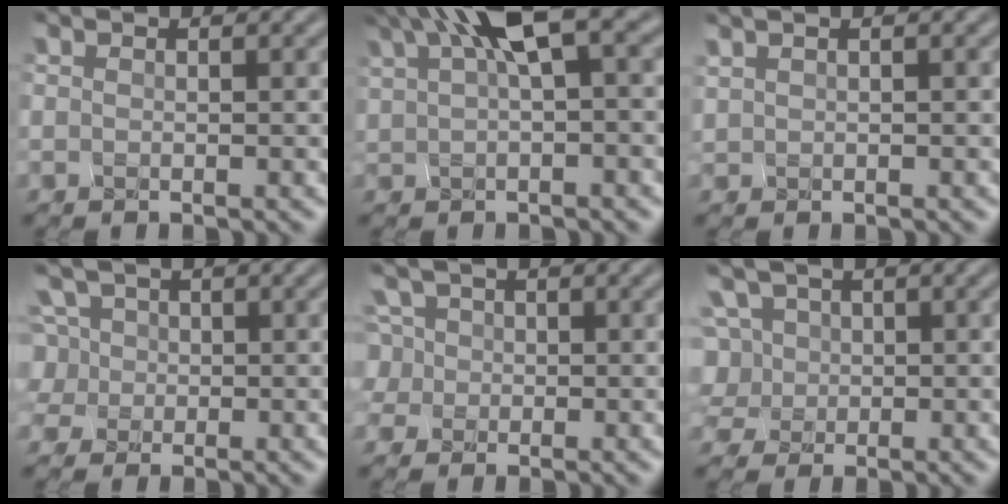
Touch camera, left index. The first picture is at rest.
{"total": 5.6, "force": [2.9, 0.8, 4.7], "torque": [-0.077, 0.020, 0.067]}
{"total": 0.9, "force": [0.9, 0.1, 0.1], "torque": [0.002, 0.003, 0.016]}
{"total": 2.3, "force": [0.3, 2.3, -0.3], "torque": [-0.017, 0.025, 0.009]}
{"total": 1.6, "force": [-0.2, 1.6, -0.5], "torque": [-0.014, 0.014, 0.009]}
{"total": 3.4, "force": [1.3, 3.1, 0.4], "torque": [-0.035, 0.023, 0.034]}